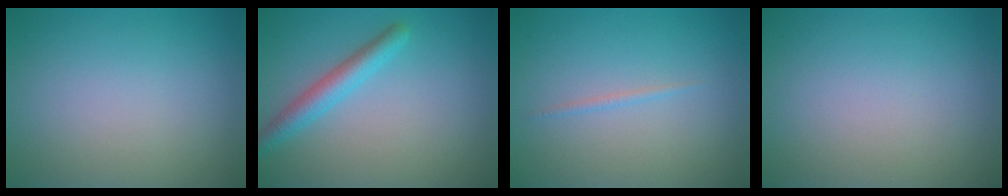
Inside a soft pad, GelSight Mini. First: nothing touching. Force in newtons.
{"total": 2.8, "press": 2.8, "slide": 0.2}
{"total": 0.6, "press": 0.6, "slide": 0.0}
{"total": 0.0}